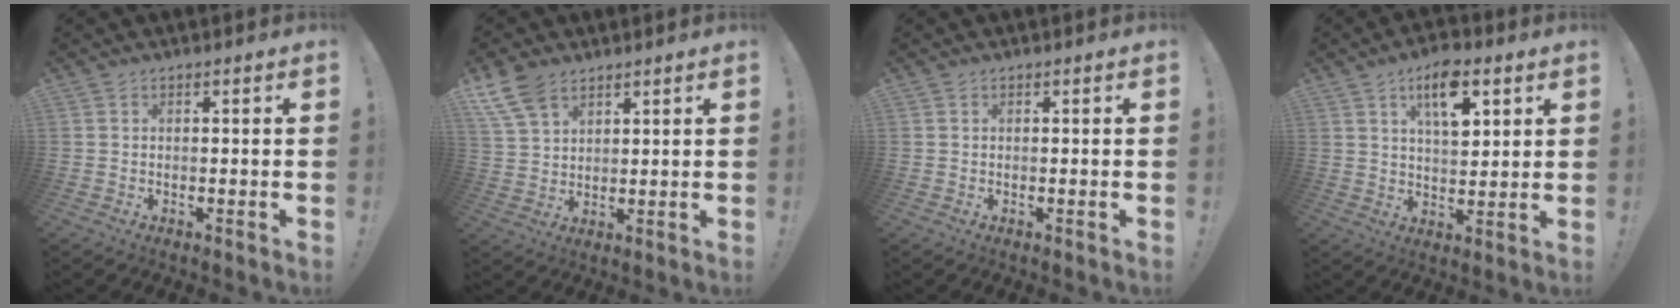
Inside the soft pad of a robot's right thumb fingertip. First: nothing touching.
{"total": 9.1, "force": [6.1, 5.1, 4.4], "torque": [-0.097, -0.022, 0.122]}
{"total": 0.0}
{"total": 11.3, "force": [5.5, 5.2, 8.4], "torque": [-0.125, -0.010, 0.091]}